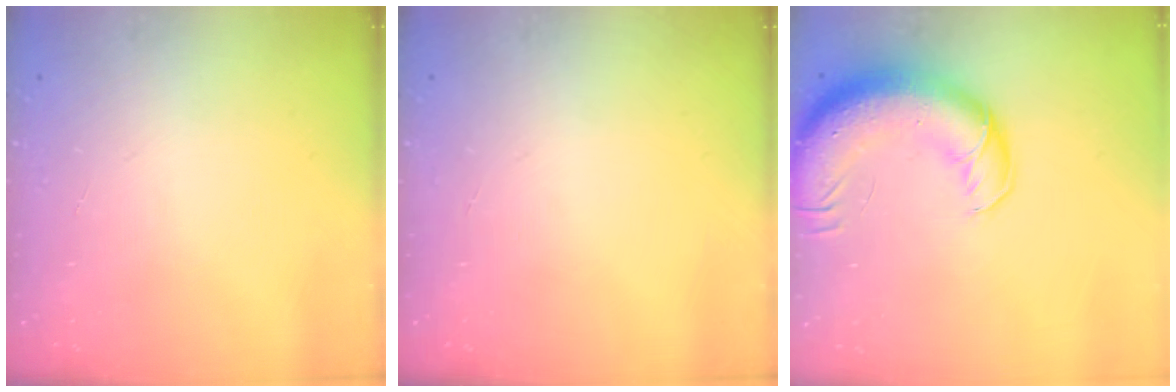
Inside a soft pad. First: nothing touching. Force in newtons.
{"total": 0.0}
{"total": 16.9, "press": 16.5, "slide": 3.9}